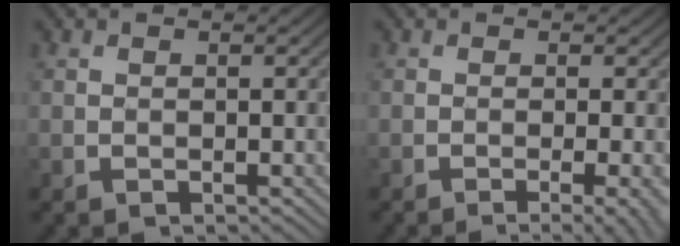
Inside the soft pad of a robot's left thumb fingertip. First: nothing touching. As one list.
[{"total": 4.3, "force": [-1.9, 0.8, 3.8], "torque": [-0.045, 0.007, -0.032]}]